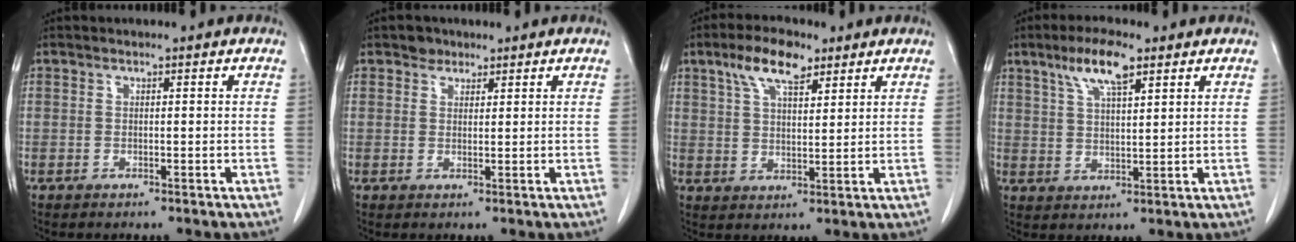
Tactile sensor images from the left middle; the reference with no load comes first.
{"total": 1.9, "force": [1.4, 1.4, 0.2], "torque": [-0.001, 0.001, 0.020]}
{"total": 7.7, "force": [4.8, 2.7, 5.3], "torque": [-0.107, 0.015, 0.088]}
{"total": 7.2, "force": [4.4, 1.5, 5.4], "torque": [-0.109, 0.008, 0.083]}